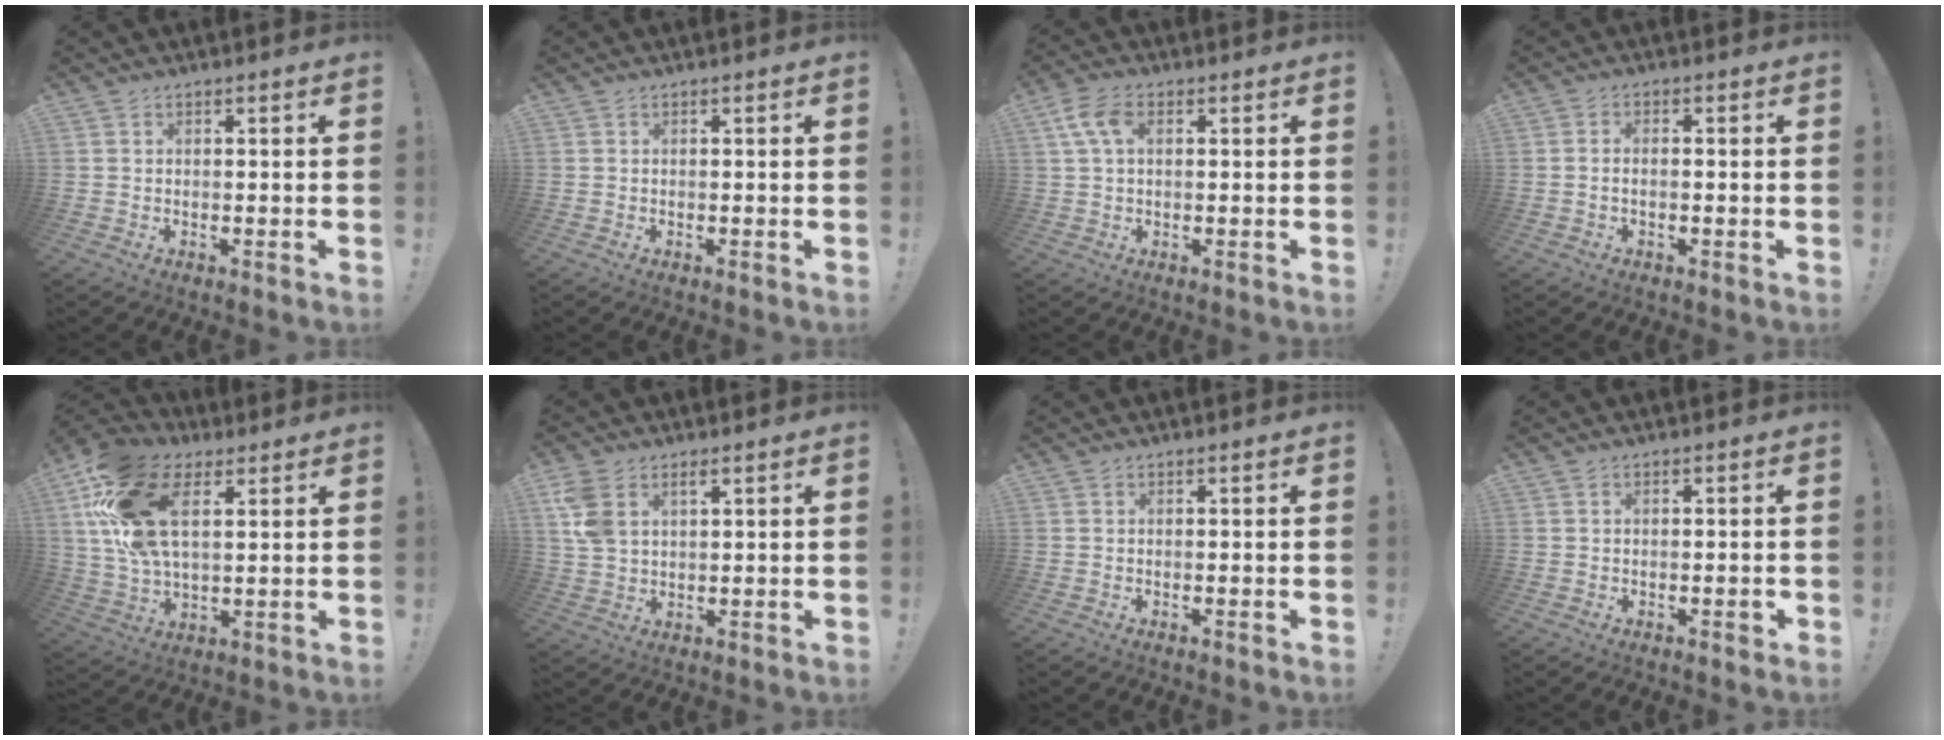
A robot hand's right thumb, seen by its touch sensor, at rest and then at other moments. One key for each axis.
{"total": 0.0}
{"total": 7.2, "fx": 2.1, "fy": 4.2, "fz": 5.5, "tx": -0.115, "ty": 0.011, "tz": 0.044}
{"total": 1.6, "fx": -0.9, "fy": 0.5, "fz": 1.2, "tx": -0.028, "ty": 0.005, "tz": -0.014}
{"total": 20.8, "fx": 7.9, "fy": 11.8, "fz": 15.2, "tx": -0.305, "ty": -0.016, "tz": 0.143}
{"total": 7.2, "fx": 3.5, "fy": 4.2, "fz": 4.6, "tx": -0.095, "ty": -0.009, "tz": 0.064}
{"total": 0.0}
{"total": 1.2, "fx": -0.7, "fy": 0.3, "fz": 0.9, "tx": -0.018, "ty": 0.005, "tz": -0.011}